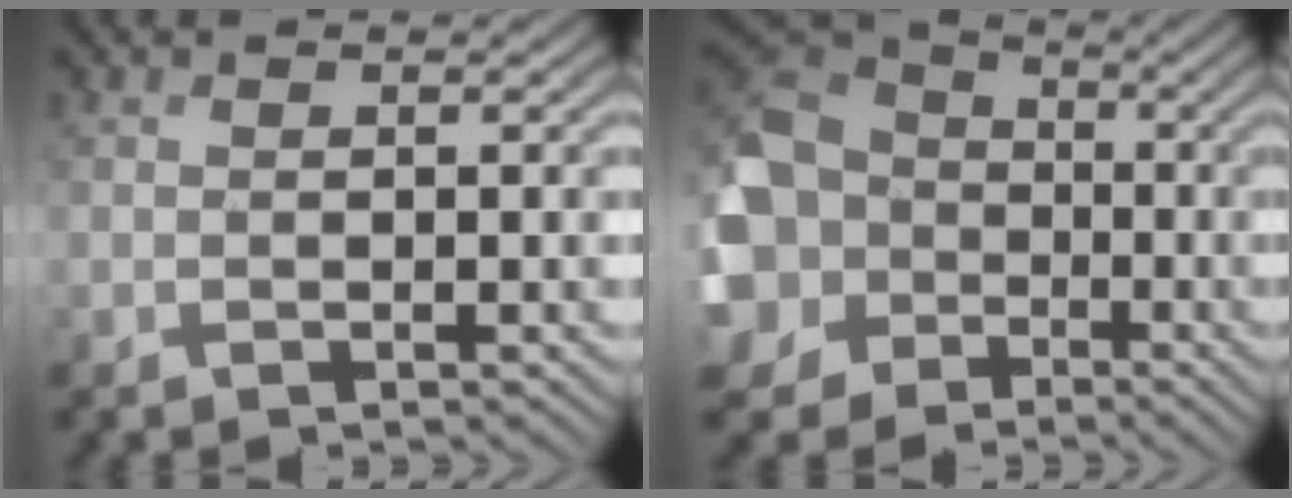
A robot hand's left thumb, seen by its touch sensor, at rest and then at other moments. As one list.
[{"total": 15.3, "force": [-1.9, 13.4, 7.1], "torque": [-0.233, -0.018, -0.073]}]